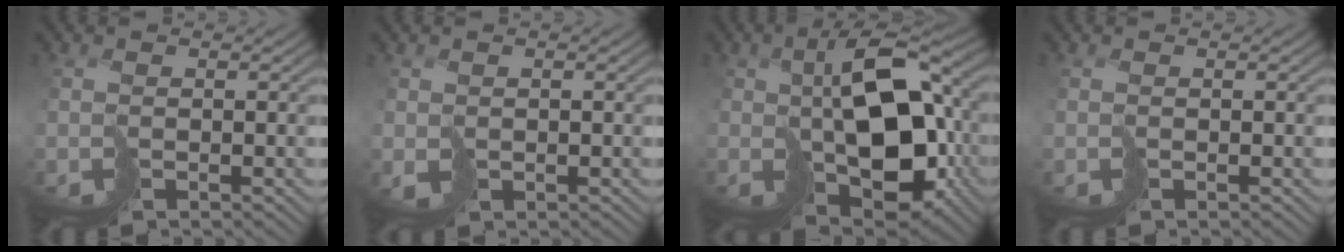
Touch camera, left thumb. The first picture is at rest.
{"total": 0.9, "force": [0.3, 0.8, 0.2], "torque": [-0.004, 0.000, 0.008]}
{"total": 14.5, "force": [-0.1, 8.3, 11.9], "torque": [-0.184, -0.008, 0.013]}
{"total": 0.0}